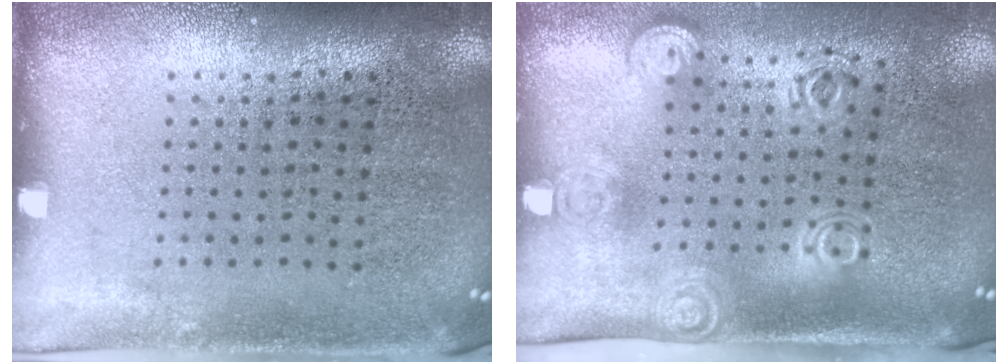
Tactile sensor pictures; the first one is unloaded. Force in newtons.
{"total": 1.9, "press": 1.3, "slide": 1.3}